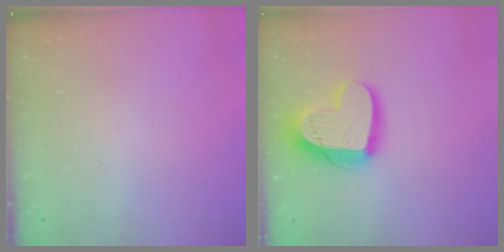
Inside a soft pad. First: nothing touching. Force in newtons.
{"total": 17.0, "press": 17.0, "slide": 1.5}